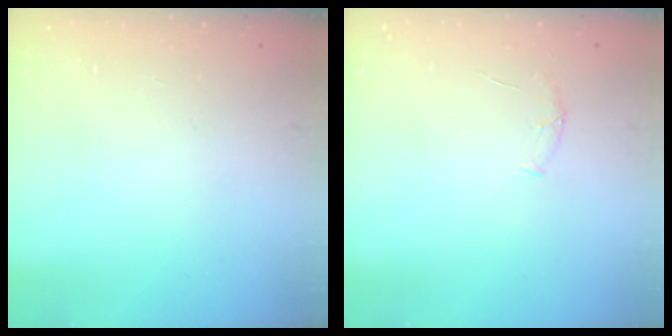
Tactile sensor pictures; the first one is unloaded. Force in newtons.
{"total": 4.7, "press": 4.4, "slide": 1.8}